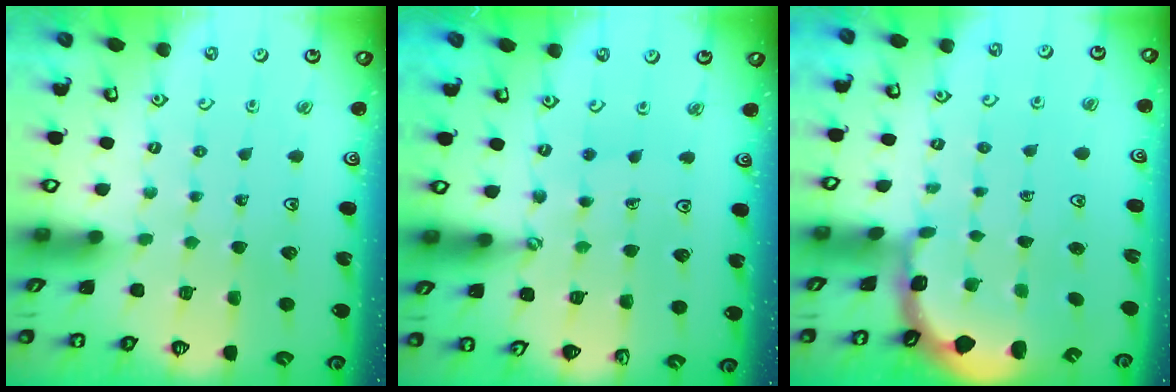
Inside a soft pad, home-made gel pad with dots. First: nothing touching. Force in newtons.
{"total": 2.8, "press": 2.5, "slide": 1.3}
{"total": 1.3, "press": 1.2, "slide": 0.4}